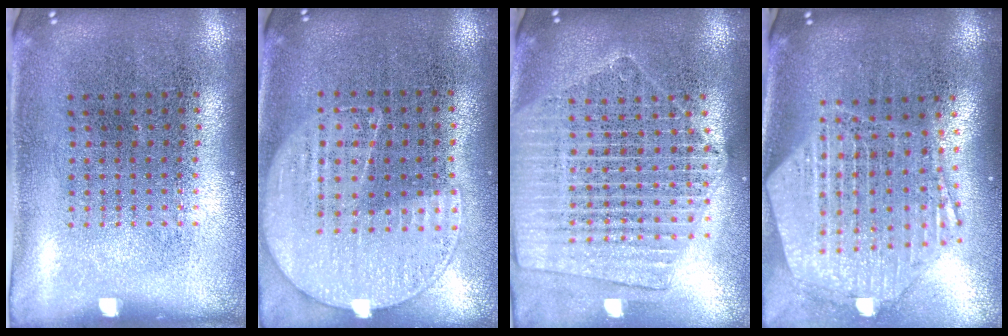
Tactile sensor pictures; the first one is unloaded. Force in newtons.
{"total": 1.1, "press": 1.0, "slide": 0.6}
{"total": 2.2, "press": 2.0, "slide": 0.9}
{"total": 2.7, "press": 2.2, "slide": 1.6}